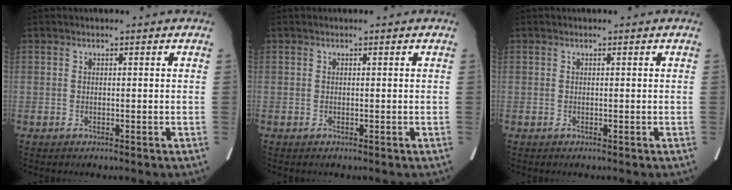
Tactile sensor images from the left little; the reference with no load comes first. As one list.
[{"total": 0.0}, {"total": 0.0}]